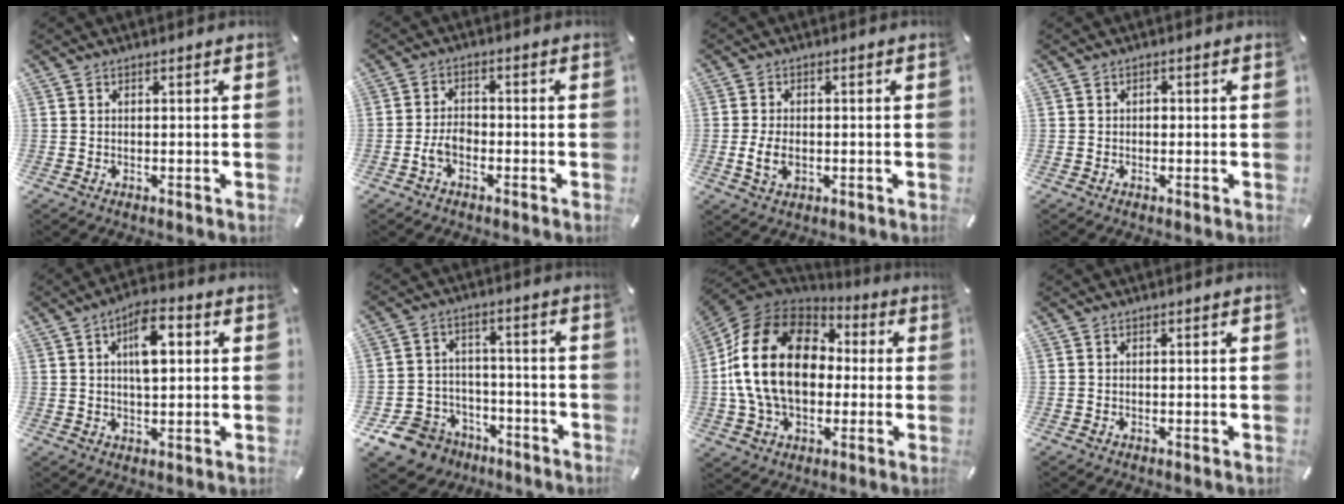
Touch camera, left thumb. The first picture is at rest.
{"total": 4.2, "force": [-2.1, 2.4, 2.7], "torque": [-0.056, 0.011, -0.041]}
{"total": 4.7, "force": [-1.0, 3.0, 3.4], "torque": [-0.077, 0.000, -0.019]}
{"total": 1.0, "force": [-0.1, 0.8, 0.6], "torque": [-0.012, 0.004, -0.003]}
{"total": 9.3, "force": [2.6, 4.6, 7.6], "torque": [-0.111, -0.003, 0.039]}
{"total": 9.9, "force": [-6.3, 7.3, 1.9], "torque": [-0.049, 0.045, -0.113]}
{"total": 22.4, "force": [0.4, 16.6, 15.1], "torque": [-0.319, 0.021, 0.008]}
{"total": 0.0}